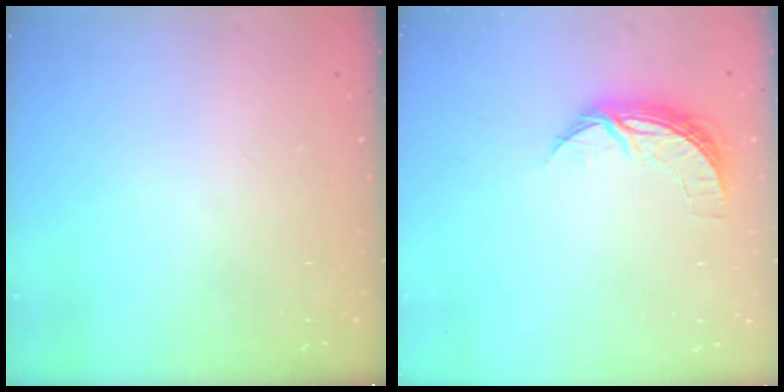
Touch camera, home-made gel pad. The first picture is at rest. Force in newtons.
{"total": 7.2, "press": 7.2, "slide": 0.4}